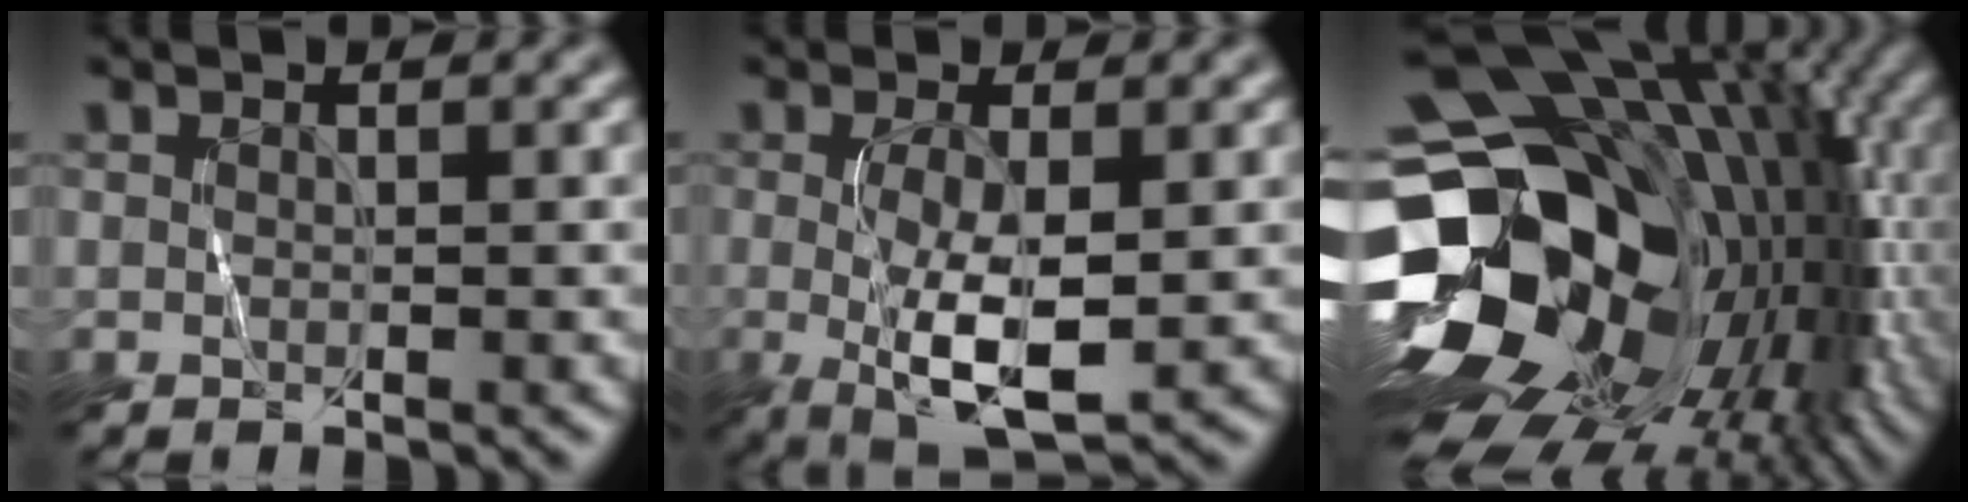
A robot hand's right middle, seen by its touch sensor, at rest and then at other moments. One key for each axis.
{"total": 5.6, "fx": -0.7, "fy": 1.6, "fz": 5.3, "tx": -0.111, "ty": -0.015, "tz": -0.008}
{"total": 20.0, "fx": -2.7, "fy": 14.0, "fz": 14.0, "tx": -0.250, "ty": -0.009, "tz": -0.030}